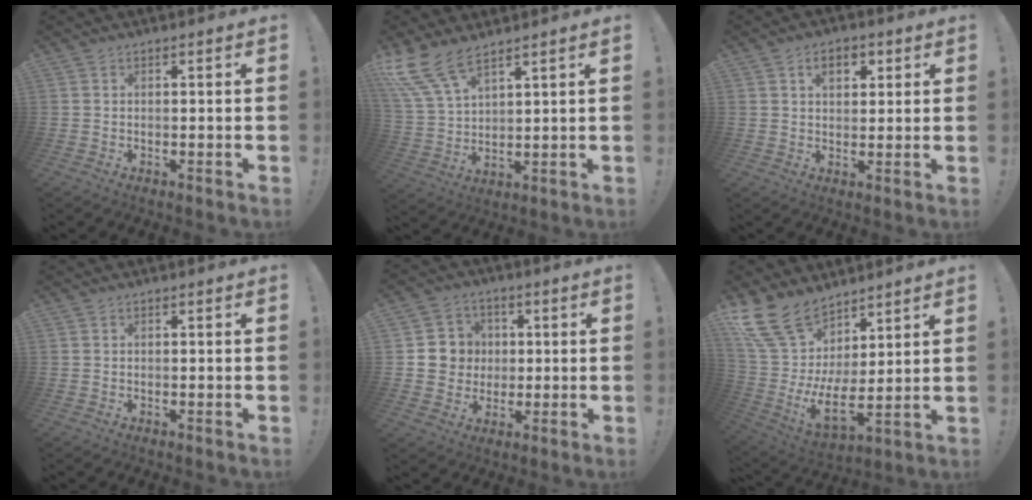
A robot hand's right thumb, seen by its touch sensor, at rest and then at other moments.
{"total": 10.8, "force": [8.5, 3.5, 5.8], "torque": [-0.129, -0.037, 0.165]}
{"total": 6.0, "force": [2.4, 4.1, 3.7], "torque": [-0.038, -0.004, 0.038]}
{"total": 0.0}
{"total": 8.9, "force": [0.6, 8.8, 1.6], "torque": [-0.014, 0.002, 0.020]}
{"total": 16.0, "force": [9.5, 8.0, 10.0], "torque": [-0.234, -0.082, 0.179]}